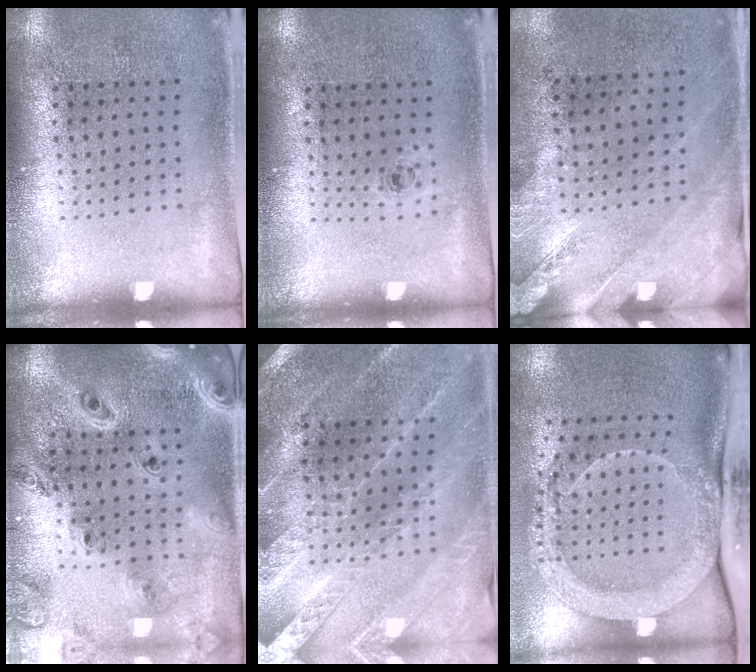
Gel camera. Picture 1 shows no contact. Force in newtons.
{"total": 0.6, "press": 0.3, "slide": 0.5}
{"total": 2.5, "press": 2.0, "slide": 1.4}
{"total": 2.5, "press": 2.3, "slide": 1.1}
{"total": 2.4, "press": 2.4, "slide": 0.3}
{"total": 2.4, "press": 2.1, "slide": 1.1}